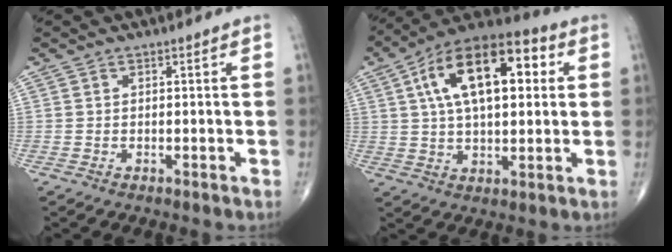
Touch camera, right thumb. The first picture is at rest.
{"total": 19.9, "force": [5.2, 9.7, 16.5], "torque": [-0.255, 0.020, 0.074]}